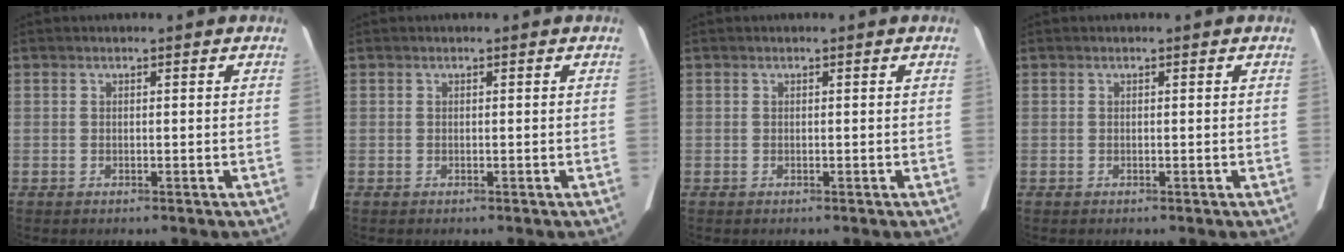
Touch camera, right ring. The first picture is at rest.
{"total": 0.0}
{"total": 0.0}
{"total": 0.0}